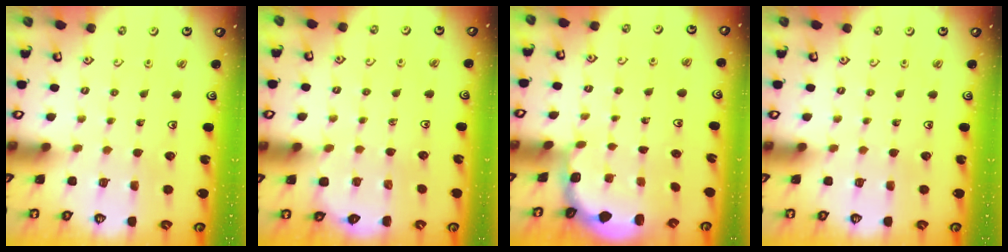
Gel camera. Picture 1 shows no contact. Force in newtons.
{"total": 3.4, "press": 3.3, "slide": 0.6}
{"total": 1.9, "press": 1.7, "slide": 0.7}
{"total": 0.0}